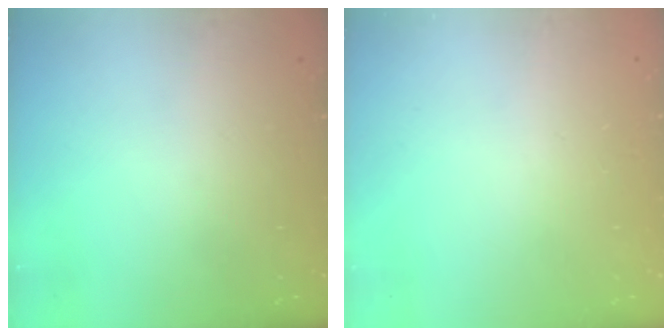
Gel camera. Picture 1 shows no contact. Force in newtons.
{"total": 2.5, "press": 2.5, "slide": 0.2}